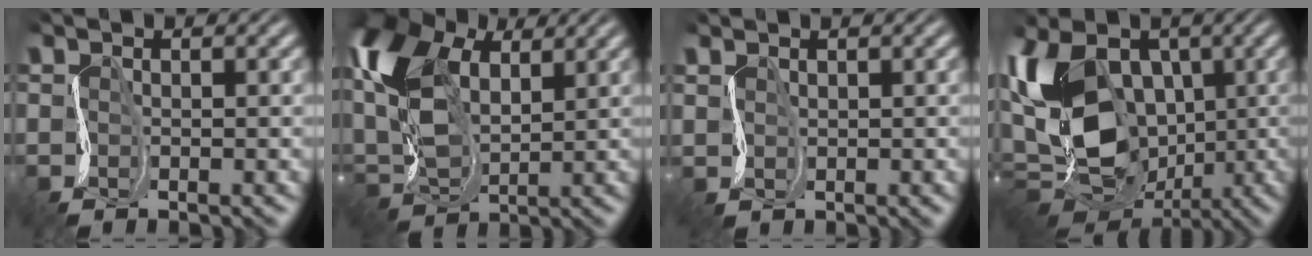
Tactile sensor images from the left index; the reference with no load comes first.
{"total": 9.9, "force": [3.9, 6.0, 6.8], "torque": [-0.171, 0.019, 0.072]}
{"total": 0.8, "force": [0.6, 0.6, -0.1], "torque": [0.004, 0.002, 0.021]}
{"total": 14.8, "force": [0.0, 10.7, 10.3], "torque": [-0.207, -0.016, 0.004]}